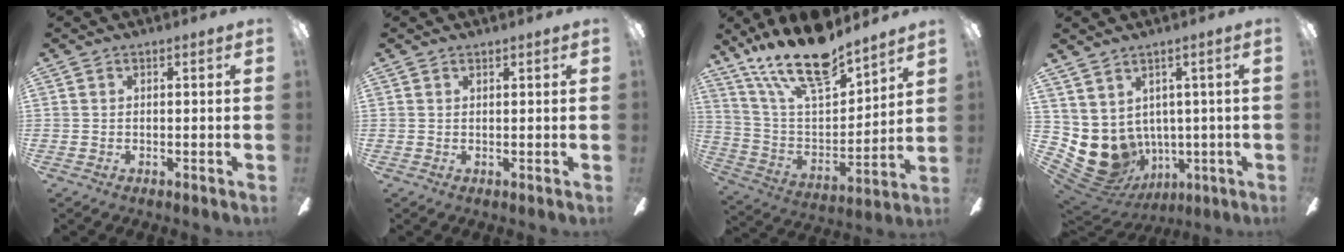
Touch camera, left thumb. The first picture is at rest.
{"total": 0.7, "force": [0.7, 0.0, 0.1], "torque": [-0.002, 0.000, 0.012]}
{"total": 20.0, "force": [15.8, 6.3, 10.6], "torque": [-0.213, -0.095, 0.280]}
{"total": 8.4, "force": [-0.3, 7.7, 3.4], "torque": [-0.103, -0.025, 0.007]}